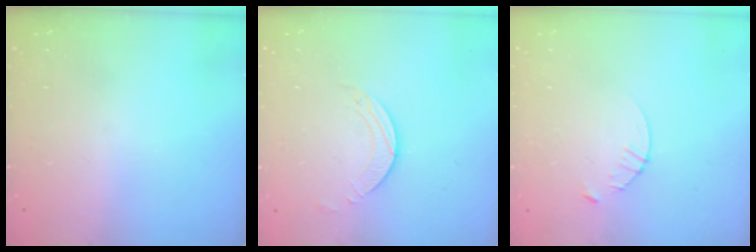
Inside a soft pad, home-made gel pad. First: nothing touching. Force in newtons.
{"total": 2.0, "press": 2.0, "slide": 0.2}
{"total": 3.4, "press": 3.4, "slide": 0.4}